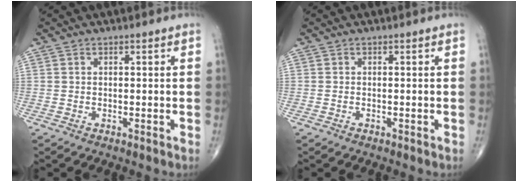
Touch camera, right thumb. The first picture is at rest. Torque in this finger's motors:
{"motor_torque": [-0.43, 0.04, -0.19, -0.13, 0.02]}